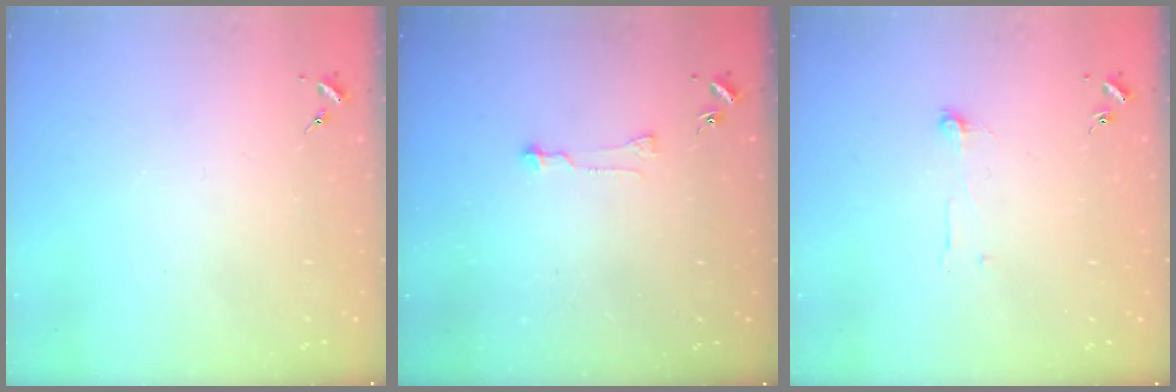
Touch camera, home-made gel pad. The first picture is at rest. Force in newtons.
{"total": 6.0, "press": 6.0, "slide": 0.5}
{"total": 4.7, "press": 4.7, "slide": 0.4}